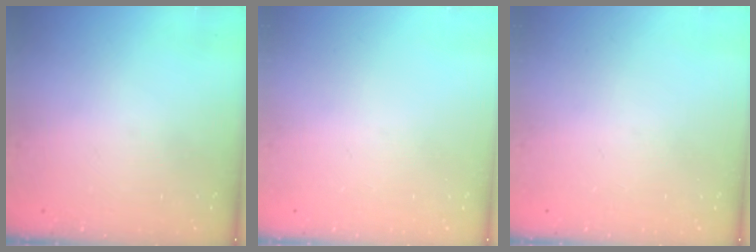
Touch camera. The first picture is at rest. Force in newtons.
{"total": 0.0}
{"total": 0.0}